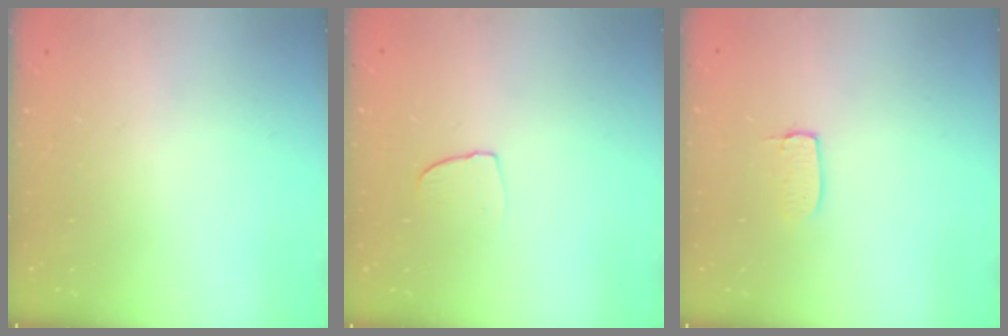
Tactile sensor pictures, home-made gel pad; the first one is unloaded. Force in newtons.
{"total": 5.0, "press": 4.9, "slide": 0.5}
{"total": 3.4, "press": 3.4, "slide": 0.1}